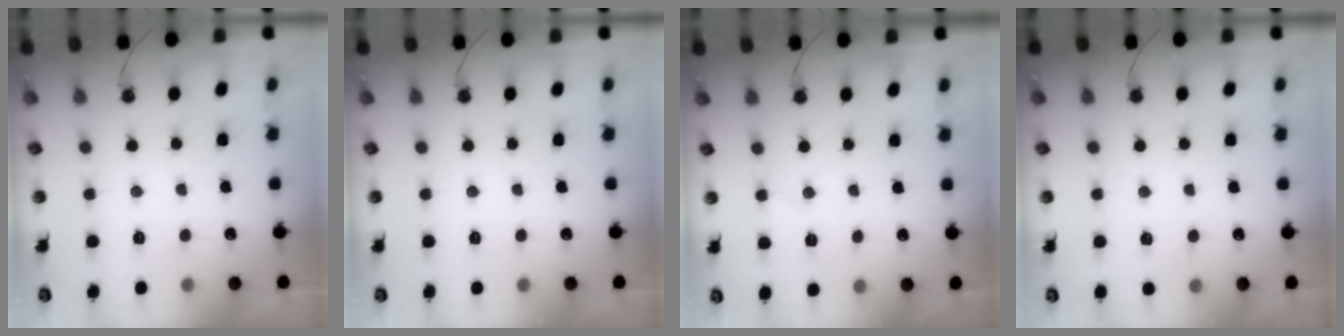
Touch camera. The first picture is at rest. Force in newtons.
{"total": 0.0}
{"total": 4.4, "press": 3.9, "slide": 1.9}
{"total": 3.4, "press": 2.6, "slide": 2.2}